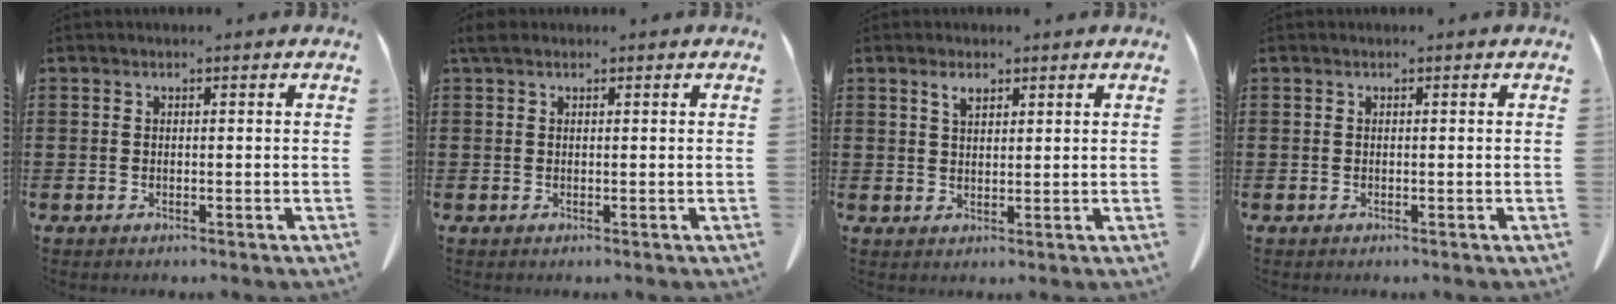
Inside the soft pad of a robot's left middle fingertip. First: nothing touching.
{"total": 1.3, "force": [0.9, 0.8, 0.7], "torque": [-0.018, 0.005, 0.016]}
{"total": 2.3, "force": [1.5, 0.9, 1.4], "torque": [-0.024, 0.000, 0.026]}
{"total": 0.0}